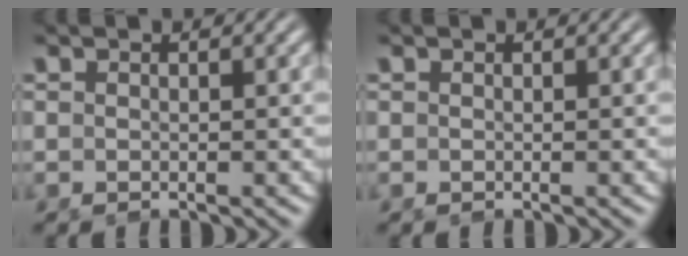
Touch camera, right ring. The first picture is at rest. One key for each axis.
{"total": 0.0}